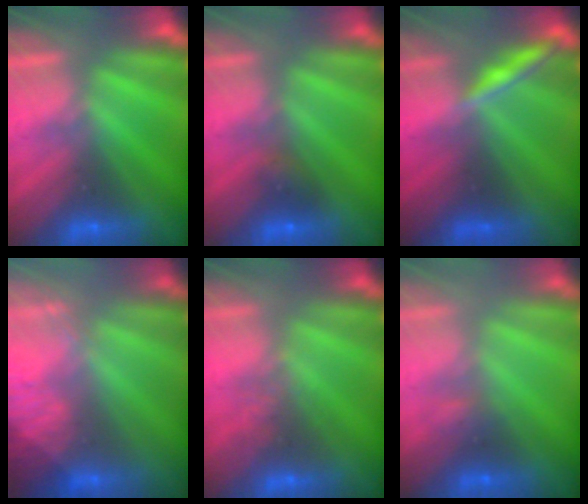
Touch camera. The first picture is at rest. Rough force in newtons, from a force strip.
{"total": 2.2}
{"total": 2.0}
{"total": 2.9}
{"total": 2.9}
{"total": 2.1}